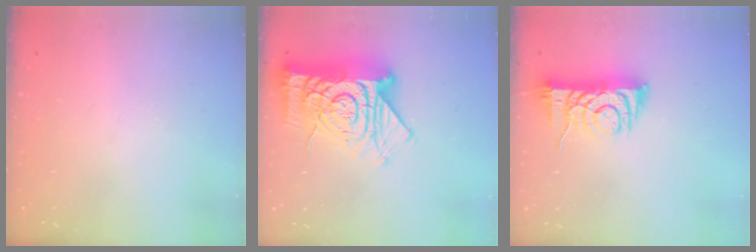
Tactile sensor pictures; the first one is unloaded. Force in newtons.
{"total": 21.4, "press": 21.3, "slide": 2.0}
{"total": 7.6, "press": 7.5, "slide": 1.2}